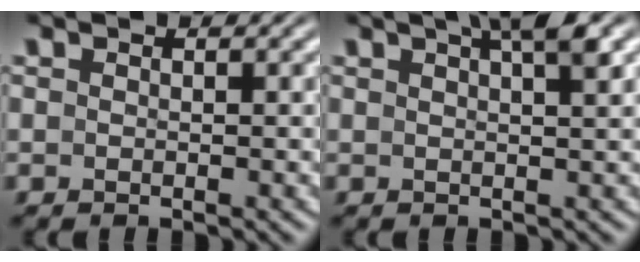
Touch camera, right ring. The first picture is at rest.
{"total": 4.4, "force": [2.6, 0.3, 3.5], "torque": [-0.040, 0.011, 0.042]}